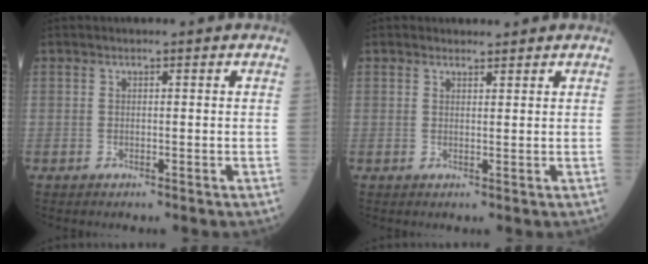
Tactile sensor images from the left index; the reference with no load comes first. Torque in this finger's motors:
{"motor_torque": [0.99, -1.15, 0.11, 0.01]}